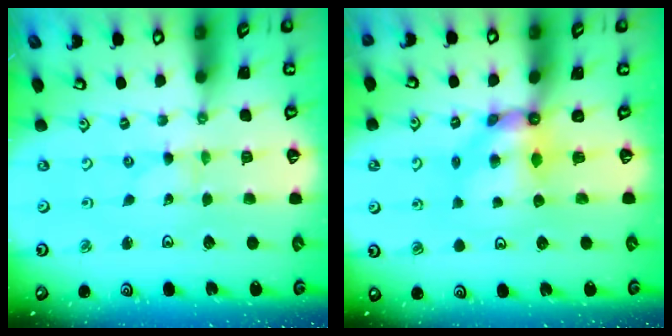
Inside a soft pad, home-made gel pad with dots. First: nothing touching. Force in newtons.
{"total": 7.2, "press": 7.2, "slide": 0.3}